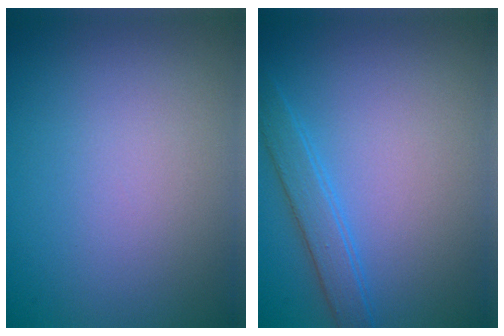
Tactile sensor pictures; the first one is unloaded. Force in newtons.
{"total": 2.2, "press": 2.2, "slide": 0.1}